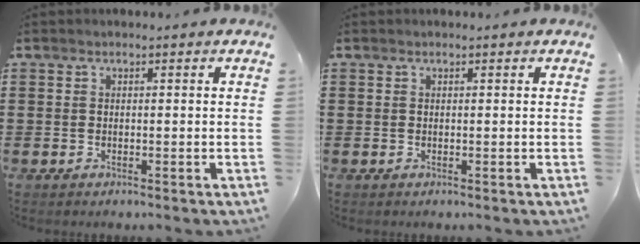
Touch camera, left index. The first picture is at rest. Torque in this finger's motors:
{"motor_torque": [-0.09, 0.11, -0.01, -0.01]}